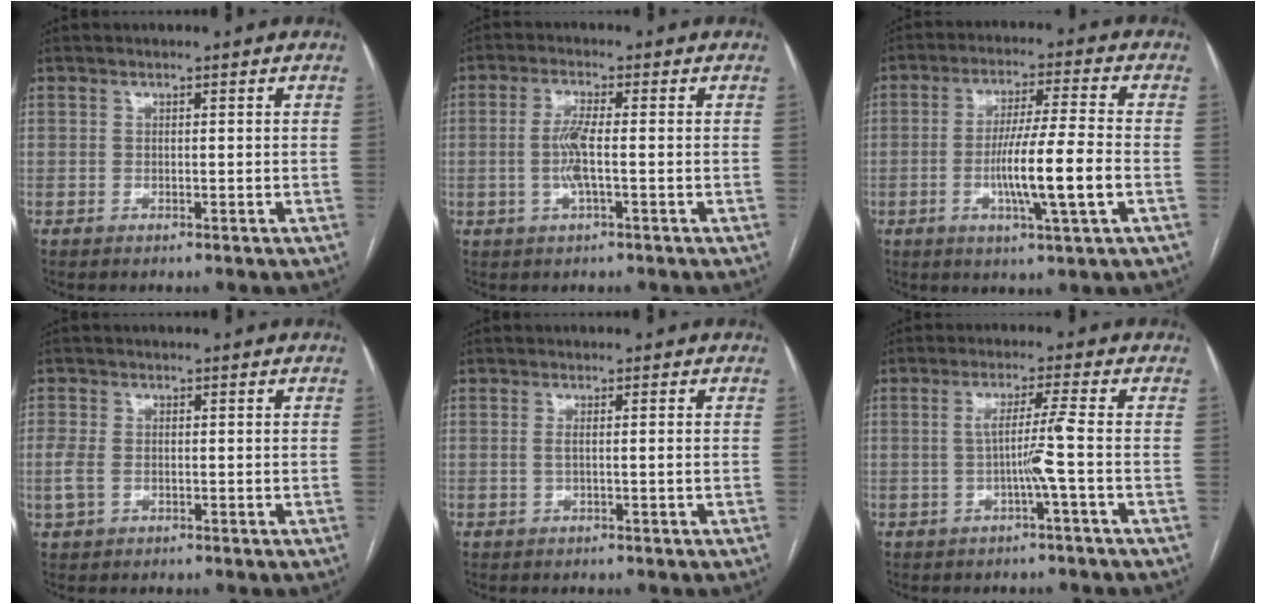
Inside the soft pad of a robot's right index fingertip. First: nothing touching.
{"total": 4.5, "force": [-0.6, 0.4, 4.5], "torque": [-0.096, -0.001, -0.013]}
{"total": 10.9, "force": [-2.5, -0.3, 10.6], "torque": [-0.193, -0.007, -0.048]}
{"total": 3.6, "force": [-0.8, 2.3, 2.6], "torque": [-0.075, 0.006, -0.012]}
{"total": 1.6, "force": [-0.3, -0.3, 1.5], "torque": [-0.032, 0.002, -0.002]}
{"total": 4.7, "force": [-1.1, -1.5, 4.3], "torque": [-0.078, 0.004, -0.017]}